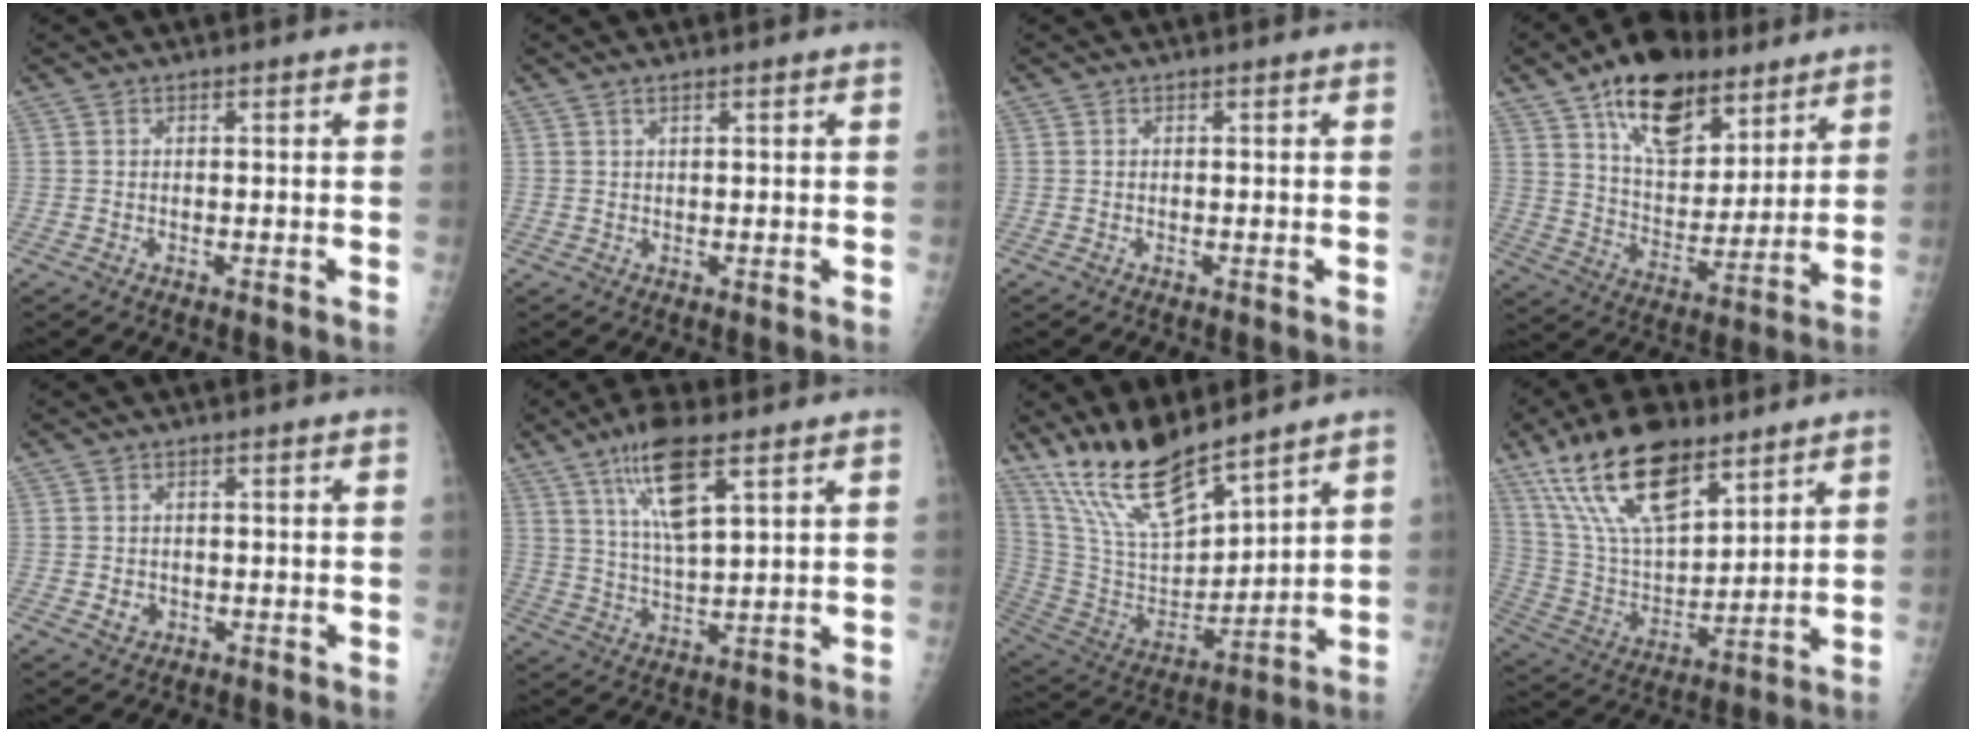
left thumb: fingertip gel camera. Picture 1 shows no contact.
{"total": 1.2, "force": [0.8, 0.3, 0.8], "torque": [-0.016, 0.001, 0.016]}
{"total": 0.0}
{"total": 19.5, "force": [12.0, 10.4, 11.3], "torque": [-0.137, -0.052, 0.205]}
{"total": 1.9, "force": [-0.2, 1.7, 0.8], "torque": [-0.005, 0.002, 0.003]}
{"total": 10.9, "force": [5.8, 2.9, 8.7], "torque": [-0.160, -0.024, 0.114]}
{"total": 17.2, "force": [13.8, 4.6, 9.1], "torque": [-0.144, -0.075, 0.277]}
{"total": 20.4, "force": [12.7, 8.8, 13.4], "torque": [-0.219, -0.049, 0.243]}